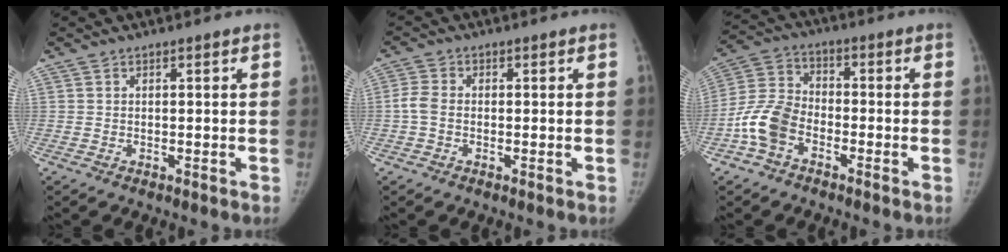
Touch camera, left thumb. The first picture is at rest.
{"total": 3.2, "force": [-0.6, 2.3, 2.2], "torque": [-0.047, 0.006, -0.018]}
{"total": 9.3, "force": [-4.1, 6.2, 5.6], "torque": [-0.114, 0.030, -0.087]}